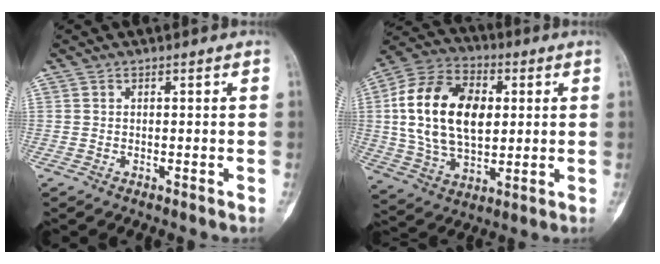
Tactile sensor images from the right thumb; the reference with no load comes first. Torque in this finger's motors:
{"motor_torque": [-1.05, 2.09, 1.75, 0.29, 0.21]}